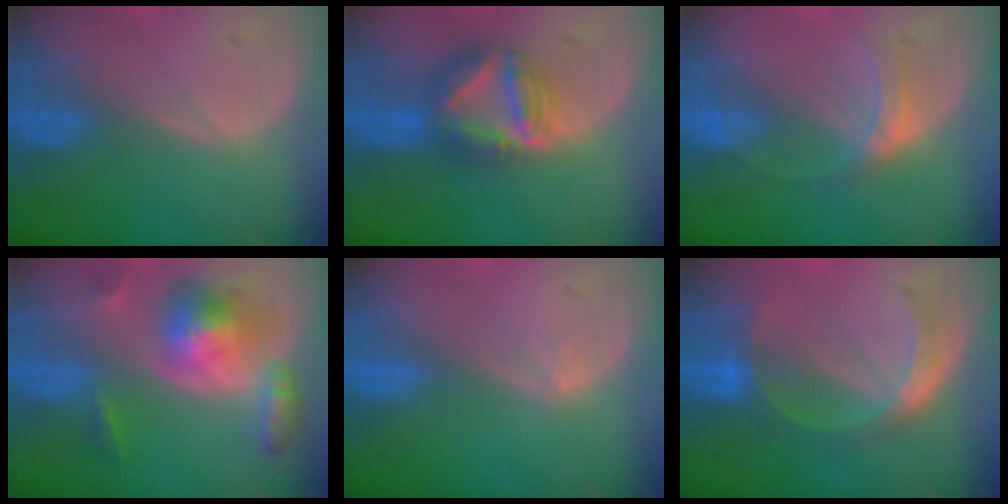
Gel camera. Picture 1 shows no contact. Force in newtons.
{"total": 7.5, "press": 6.6, "slide": 3.4}
{"total": 3.7, "press": 3.3, "slide": 1.7}
{"total": 7.3, "press": 7.3, "slide": 0.5}
{"total": 0.6, "press": 0.4, "slide": 0.5}
{"total": 5.4, "press": 5.2, "slide": 1.3}